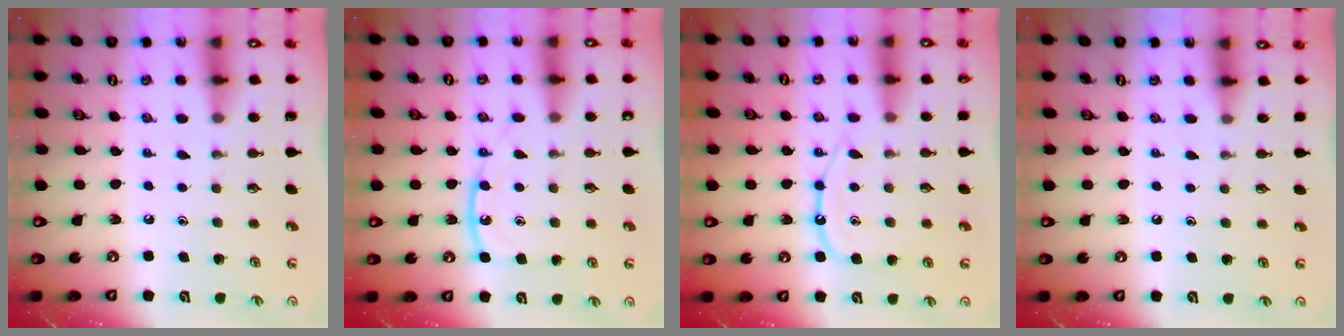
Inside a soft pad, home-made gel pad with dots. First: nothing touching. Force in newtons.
{"total": 10.9, "press": 10.9, "slide": 0.9}
{"total": 12.4, "press": 12.4, "slide": 1.1}
{"total": 3.3, "press": 3.2, "slide": 0.6}